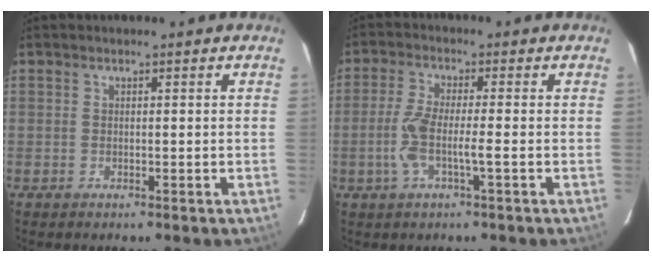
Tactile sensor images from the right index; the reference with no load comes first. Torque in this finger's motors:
{"motor_torque": [0.85, 0.01, 0.54, 0.12]}